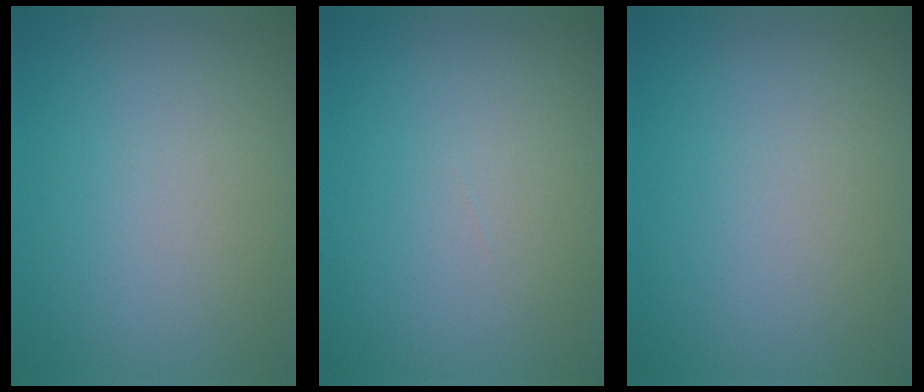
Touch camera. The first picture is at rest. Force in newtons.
{"total": 0.0}
{"total": 0.0}